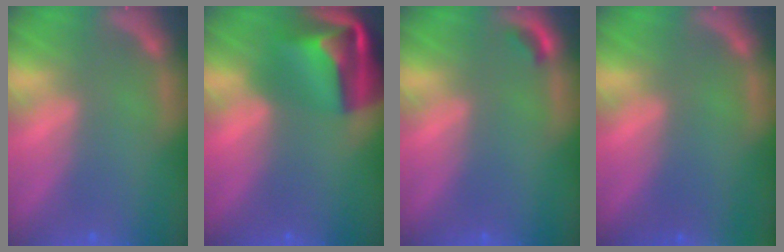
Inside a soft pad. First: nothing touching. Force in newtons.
{"total": 9.5}
{"total": 0.9}
{"total": 9.5}